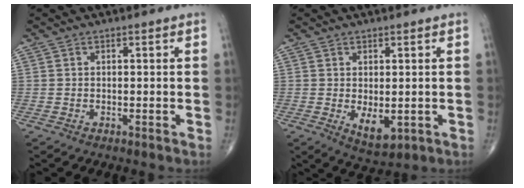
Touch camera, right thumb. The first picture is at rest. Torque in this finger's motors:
{"motor_torque": [0.07, 0.27, 0.31, 0.36, 0.14]}